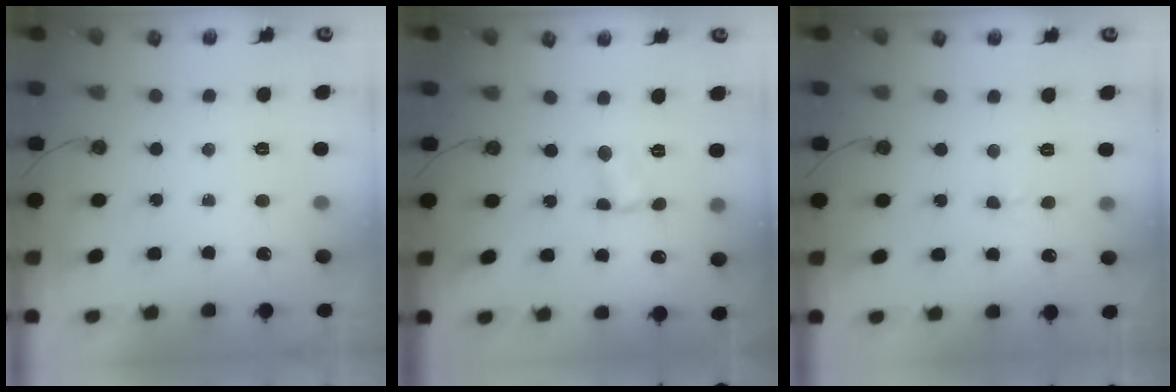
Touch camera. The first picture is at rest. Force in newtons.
{"total": 1.7, "press": 1.6, "slide": 0.2}
{"total": 3.7, "press": 3.7, "slide": 0.3}